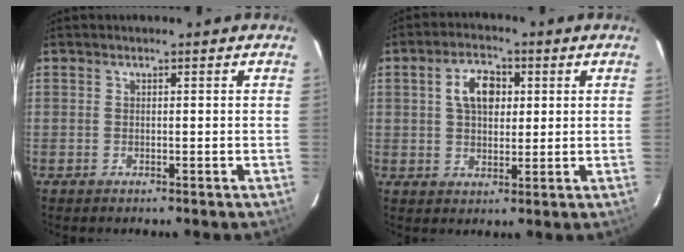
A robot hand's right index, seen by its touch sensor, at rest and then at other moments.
{"total": 6.9, "force": [1.8, 4.3, 5.1], "torque": [-0.089, 0.019, 0.034]}